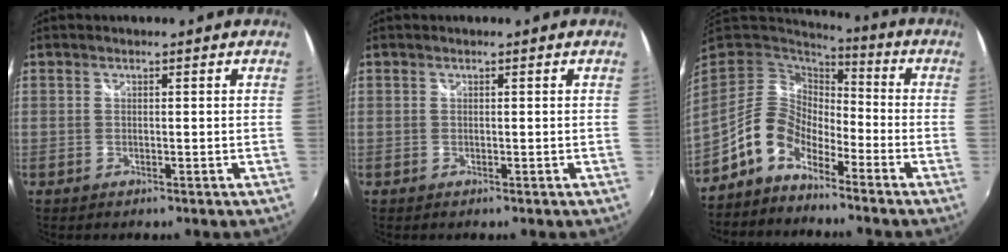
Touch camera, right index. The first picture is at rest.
{"total": 0.0}
{"total": 9.8, "force": [-6.3, 5.4, 5.1], "torque": [-0.099, 0.017, -0.122]}